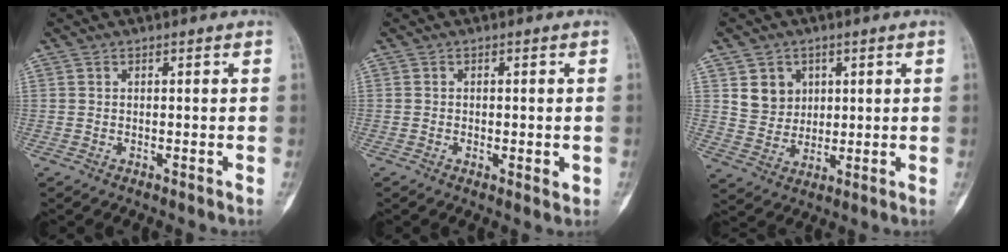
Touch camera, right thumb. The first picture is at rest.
{"total": 2.3, "force": [-0.4, 1.1, 2.0], "torque": [-0.024, -0.002, -0.007]}
{"total": 6.7, "force": [2.5, 5.9, 2.1], "torque": [-0.008, -0.012, 0.049]}